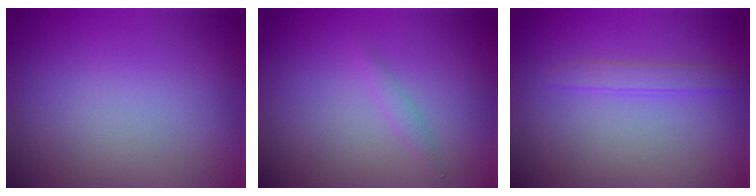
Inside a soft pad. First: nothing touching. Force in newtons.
{"total": 0.8, "press": 0.8, "slide": 0.1}
{"total": 1.4, "press": 1.4, "slide": 0.1}